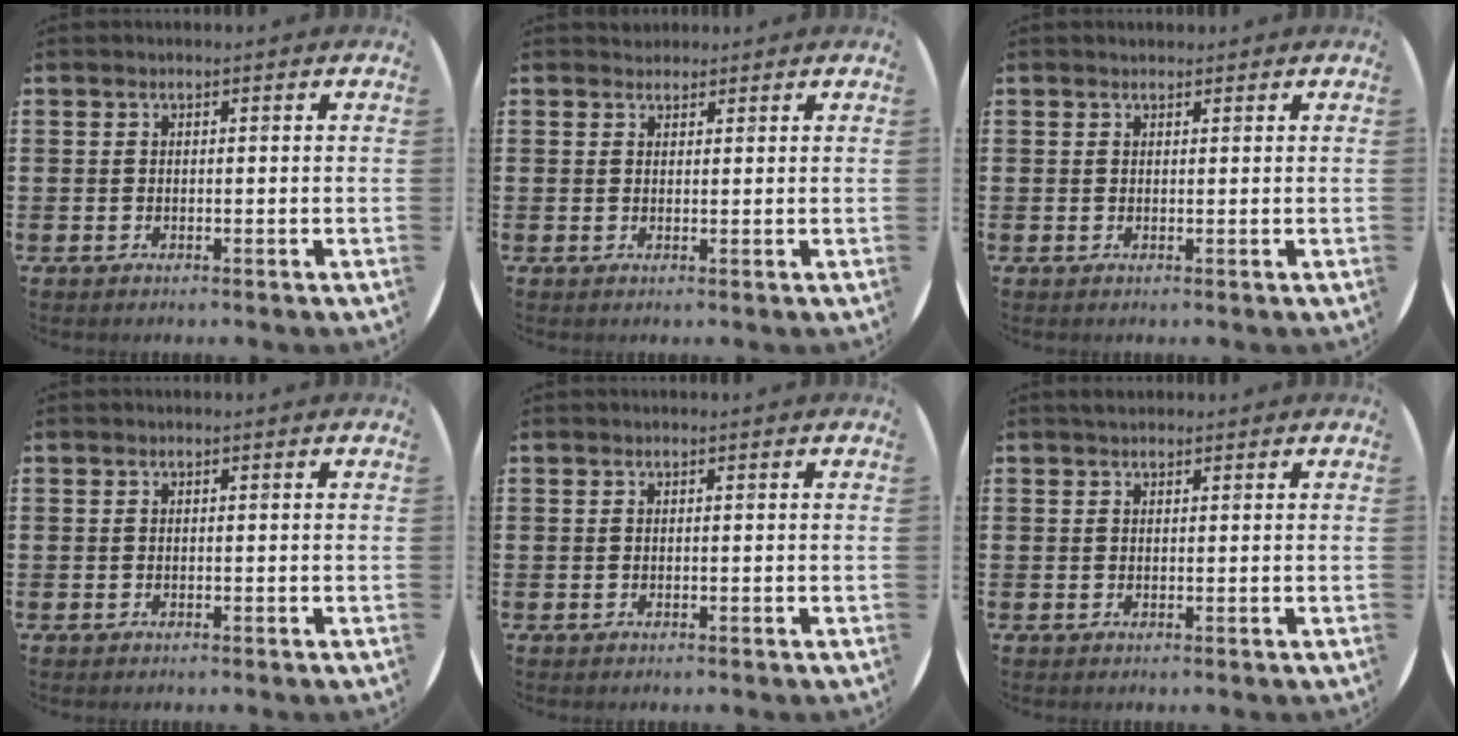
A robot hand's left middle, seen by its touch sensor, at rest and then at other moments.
{"total": 1.3, "force": [1.2, 0.4, -0.2], "torque": [0.003, 0.004, 0.024]}
{"total": 0.6, "force": [0.6, 0.2, -0.1], "torque": [0.002, 0.004, 0.011]}
{"total": 0.0}
{"total": 0.0}
{"total": 0.9, "force": [0.8, 0.3, 0.2], "torque": [-0.002, 0.004, 0.015]}